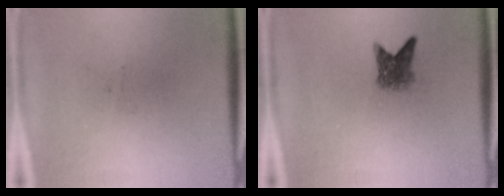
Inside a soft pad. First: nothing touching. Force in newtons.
{"total": 3.0}